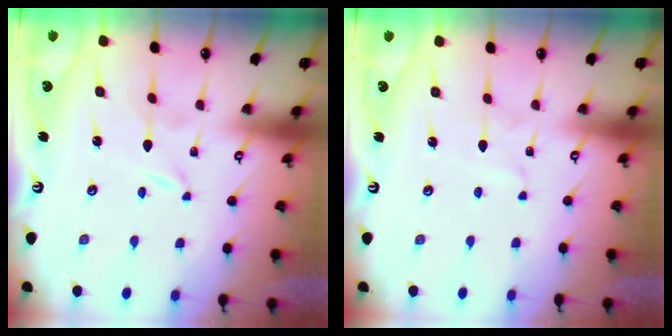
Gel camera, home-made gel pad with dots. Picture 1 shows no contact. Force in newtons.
{"total": 1.4, "press": 1.4, "slide": 0.1}